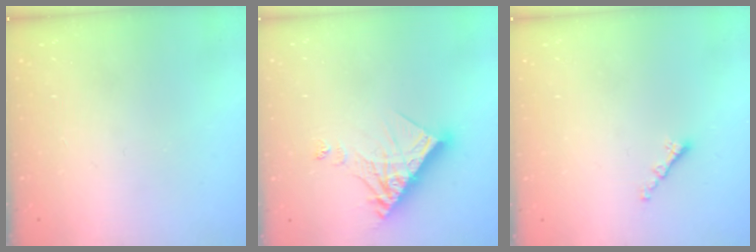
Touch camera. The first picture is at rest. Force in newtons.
{"total": 12.7, "press": 12.6, "slide": 1.2}
{"total": 1.3, "press": 1.2, "slide": 0.5}